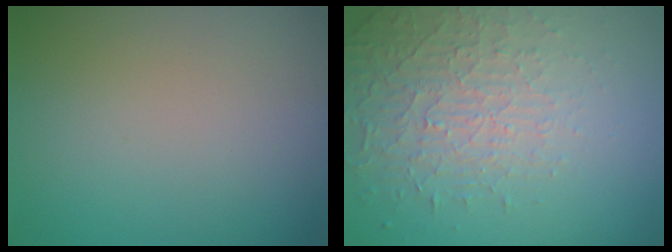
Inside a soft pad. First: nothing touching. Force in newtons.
{"total": 4.5, "press": 3.1, "slide": 3.2}